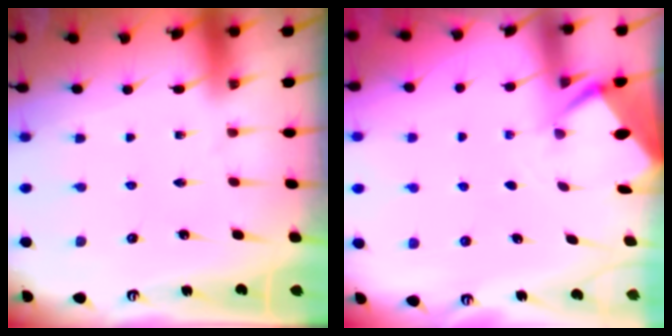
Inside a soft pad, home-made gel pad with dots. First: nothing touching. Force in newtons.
{"total": 2.5, "press": 2.5, "slide": 0.3}